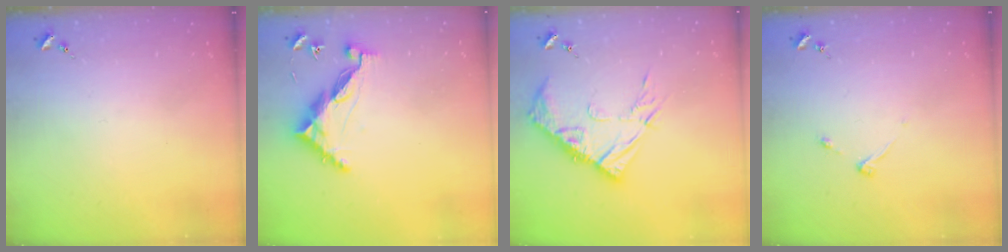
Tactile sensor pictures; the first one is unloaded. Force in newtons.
{"total": 9.0, "press": 9.0, "slide": 0.8}
{"total": 13.4, "press": 13.4, "slide": 1.0}
{"total": 3.9, "press": 3.8, "slide": 0.6}